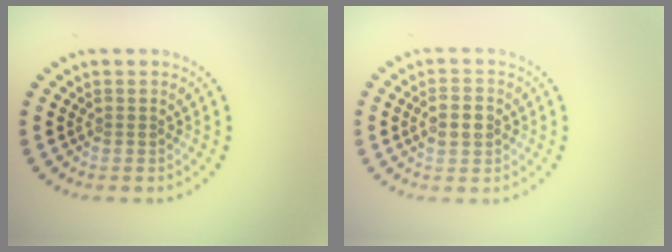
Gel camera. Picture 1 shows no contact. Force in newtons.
{"total": 2.7, "press": 2.7, "slide": 0.1}